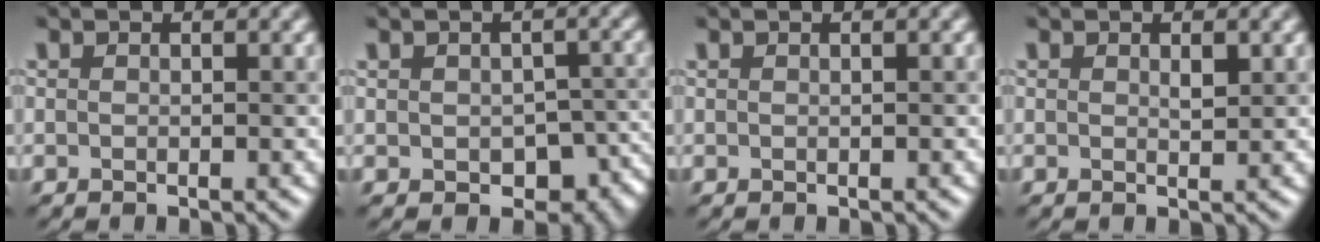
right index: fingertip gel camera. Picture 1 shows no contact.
{"total": 6.1, "force": [-2.0, 4.1, 4.1], "torque": [-0.052, -0.025, -0.017]}
{"total": 0.0}
{"total": 0.9, "force": [0.4, 0.4, 0.8], "torque": [-0.013, 0.000, 0.006]}